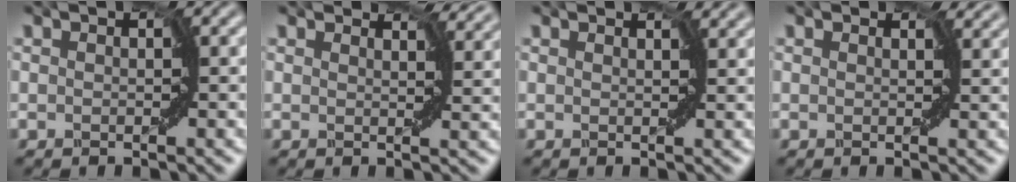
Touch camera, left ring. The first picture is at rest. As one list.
[{"total": 2.6, "force": [1.9, 1.0, 1.5], "torque": [-0.032, -0.005, 0.028]}, {"total": 1.3, "force": [1.0, 0.6, 0.6], "torque": [-0.021, -0.003, 0.014]}, {"total": 1.6, "force": [1.1, 0.8, 0.8], "torque": [-0.022, -0.004, 0.013]}]